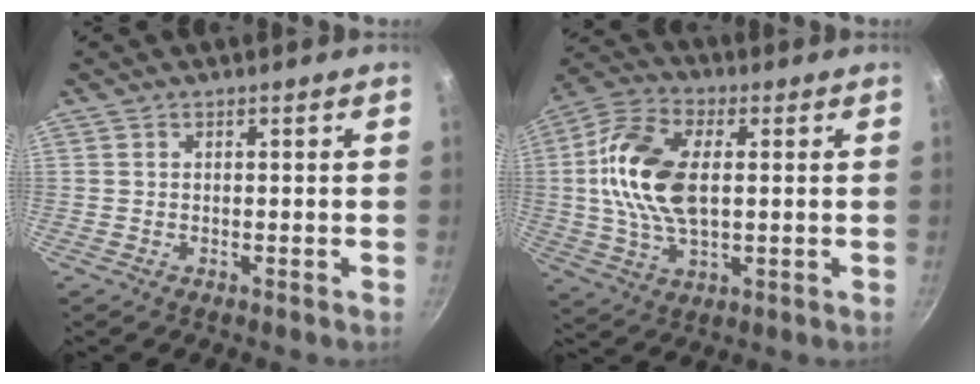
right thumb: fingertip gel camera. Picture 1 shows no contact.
{"total": 15.6, "force": [1.5, 8.8, 12.9], "torque": [-0.241, 0.013, 0.018]}